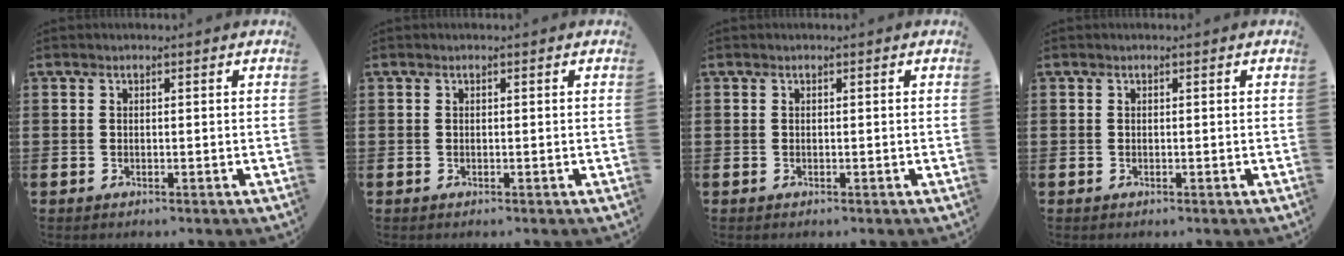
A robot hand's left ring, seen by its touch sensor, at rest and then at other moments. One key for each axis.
{"total": 0.0}
{"total": 0.0}
{"total": 0.0}